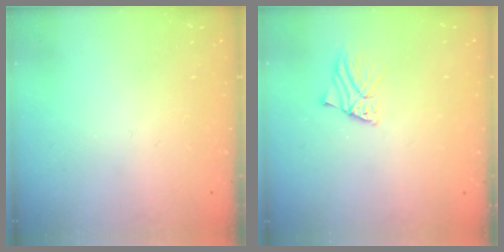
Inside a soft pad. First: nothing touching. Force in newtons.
{"total": 2.9, "press": 2.9, "slide": 0.2}